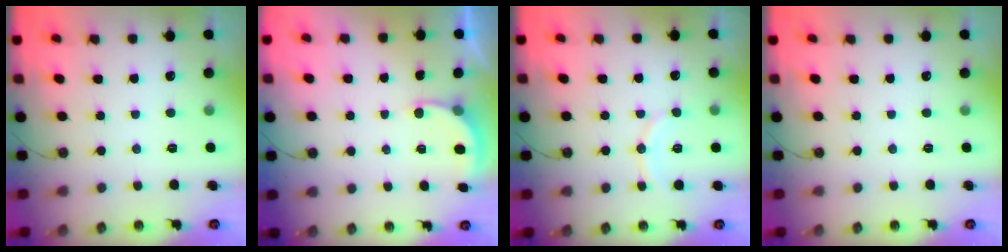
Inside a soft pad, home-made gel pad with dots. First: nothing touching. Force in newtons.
{"total": 3.0, "press": 3.0, "slide": 0.3}
{"total": 7.7, "press": 7.5, "slide": 1.6}
{"total": 0.0}